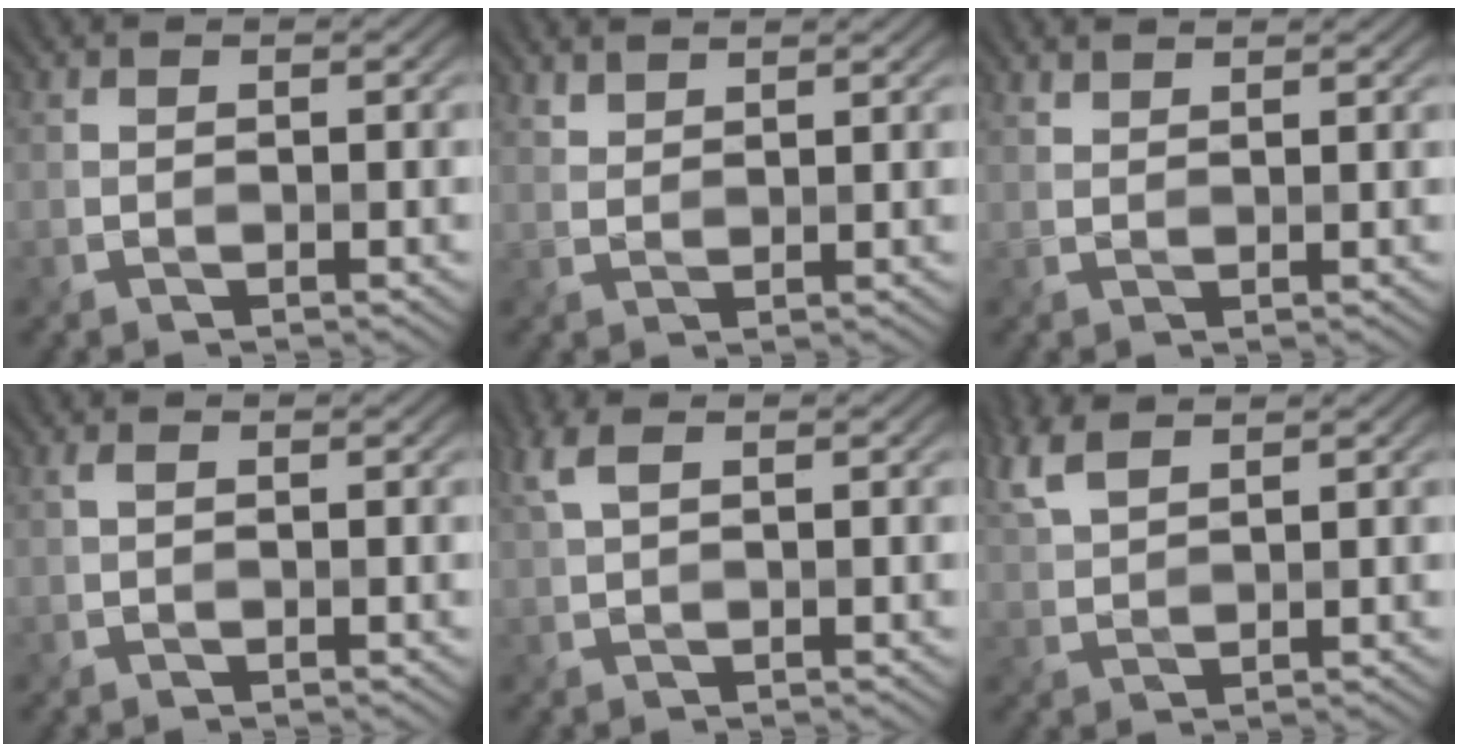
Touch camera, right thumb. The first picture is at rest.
{"total": 2.3, "force": [2.1, 0.5, 0.8], "torque": [-0.016, -0.001, 0.047]}
{"total": 1.7, "force": [1.6, 0.3, 0.5], "torque": [-0.015, -0.001, 0.034]}
{"total": 0.6, "force": [0.0, 0.2, 0.5], "torque": [-0.014, 0.001, 0.000]}
{"total": 2.6, "force": [1.1, 0.8, 2.2], "torque": [-0.059, 0.010, 0.023]}
{"total": 5.2, "force": [3.6, 1.5, 3.4], "torque": [-0.094, 0.015, 0.080]}